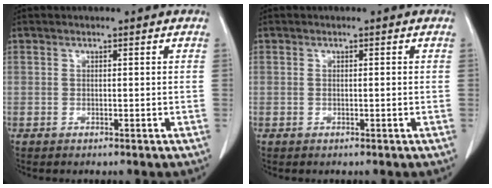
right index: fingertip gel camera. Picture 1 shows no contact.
{"total": 0.6, "force": [-0.1, 0.1, 0.6], "torque": [-0.013, 0.000, 0.001]}